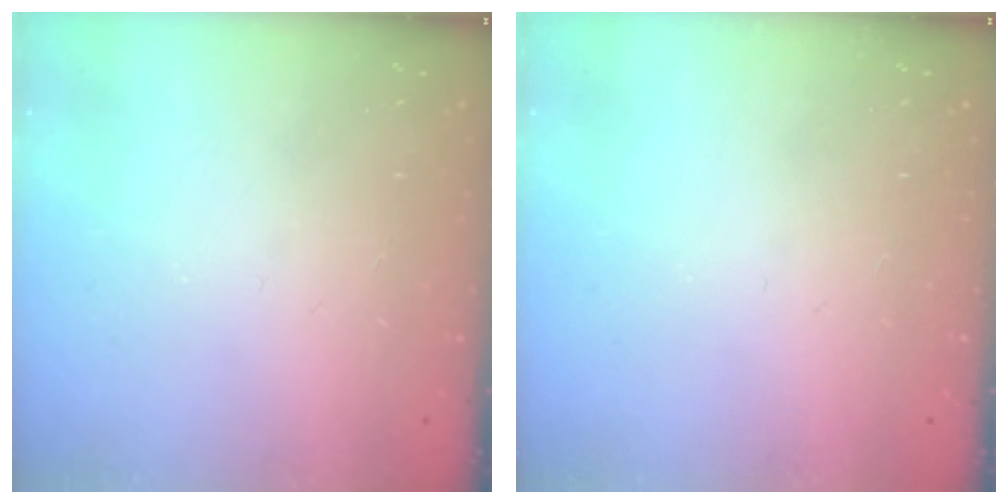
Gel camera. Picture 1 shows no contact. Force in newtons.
{"total": 0.0}